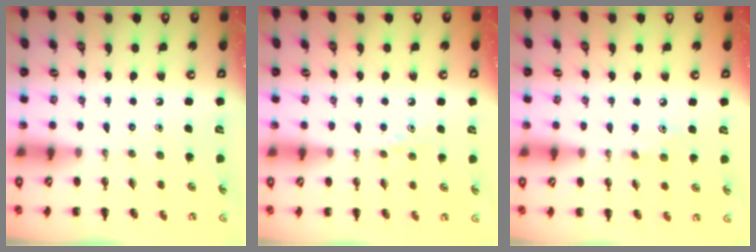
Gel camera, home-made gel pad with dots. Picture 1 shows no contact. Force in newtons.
{"total": 3.4, "press": 3.2, "slide": 1.3}
{"total": 5.9, "press": 5.7, "slide": 1.4}